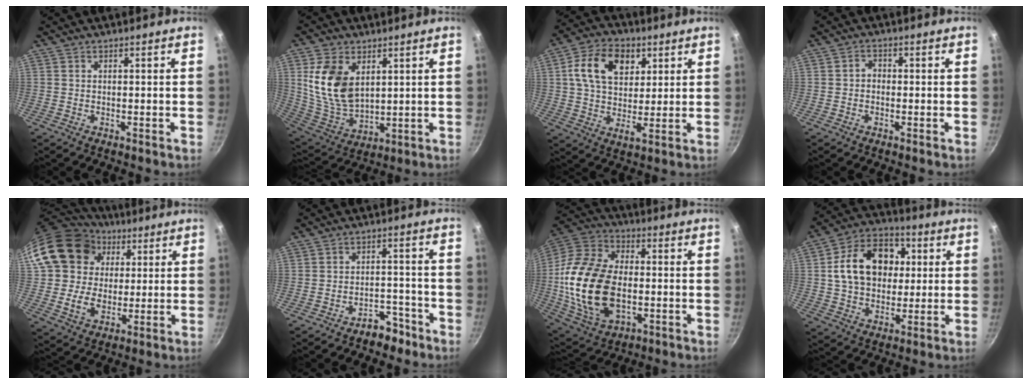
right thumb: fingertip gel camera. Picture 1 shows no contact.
{"total": 14.0, "force": [4.0, 9.1, 9.9], "torque": [-0.174, -0.030, 0.092]}
{"total": 13.5, "force": [4.5, 9.0, 9.0], "torque": [-0.135, -0.003, 0.066]}
{"total": 2.0, "force": [-0.4, 1.6, 1.0], "torque": [-0.010, 0.011, -0.010]}
{"total": 19.3, "force": [4.9, 16.1, 9.6], "torque": [-0.148, 0.013, 0.087]}
{"total": 5.3, "force": [-4.0, 2.9, 2.0], "torque": [-0.007, 0.049, -0.050]}
{"total": 23.3, "force": [-2.3, 14.9, 17.8], "torque": [-0.342, 0.019, -0.040]}
{"total": 17.2, "force": [2.8, 13.0, 11.0], "torque": [-0.148, 0.021, 0.035]}